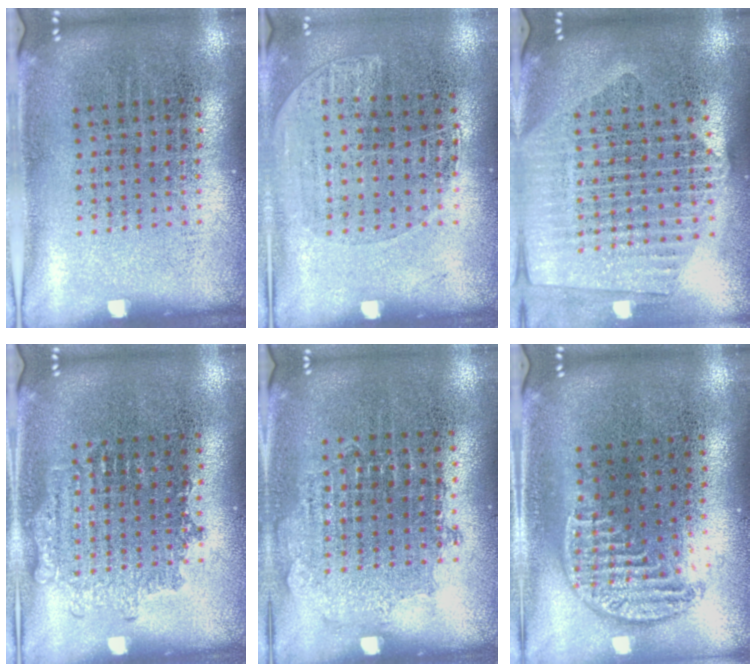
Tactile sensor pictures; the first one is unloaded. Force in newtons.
{"total": 1.1, "press": 1.0, "slide": 0.5}
{"total": 2.4, "press": 2.1, "slide": 1.1}
{"total": 1.7, "press": 1.6, "slide": 0.3}
{"total": 0.7, "press": 0.7, "slide": 0.2}
{"total": 1.2, "press": 1.0, "slide": 0.6}